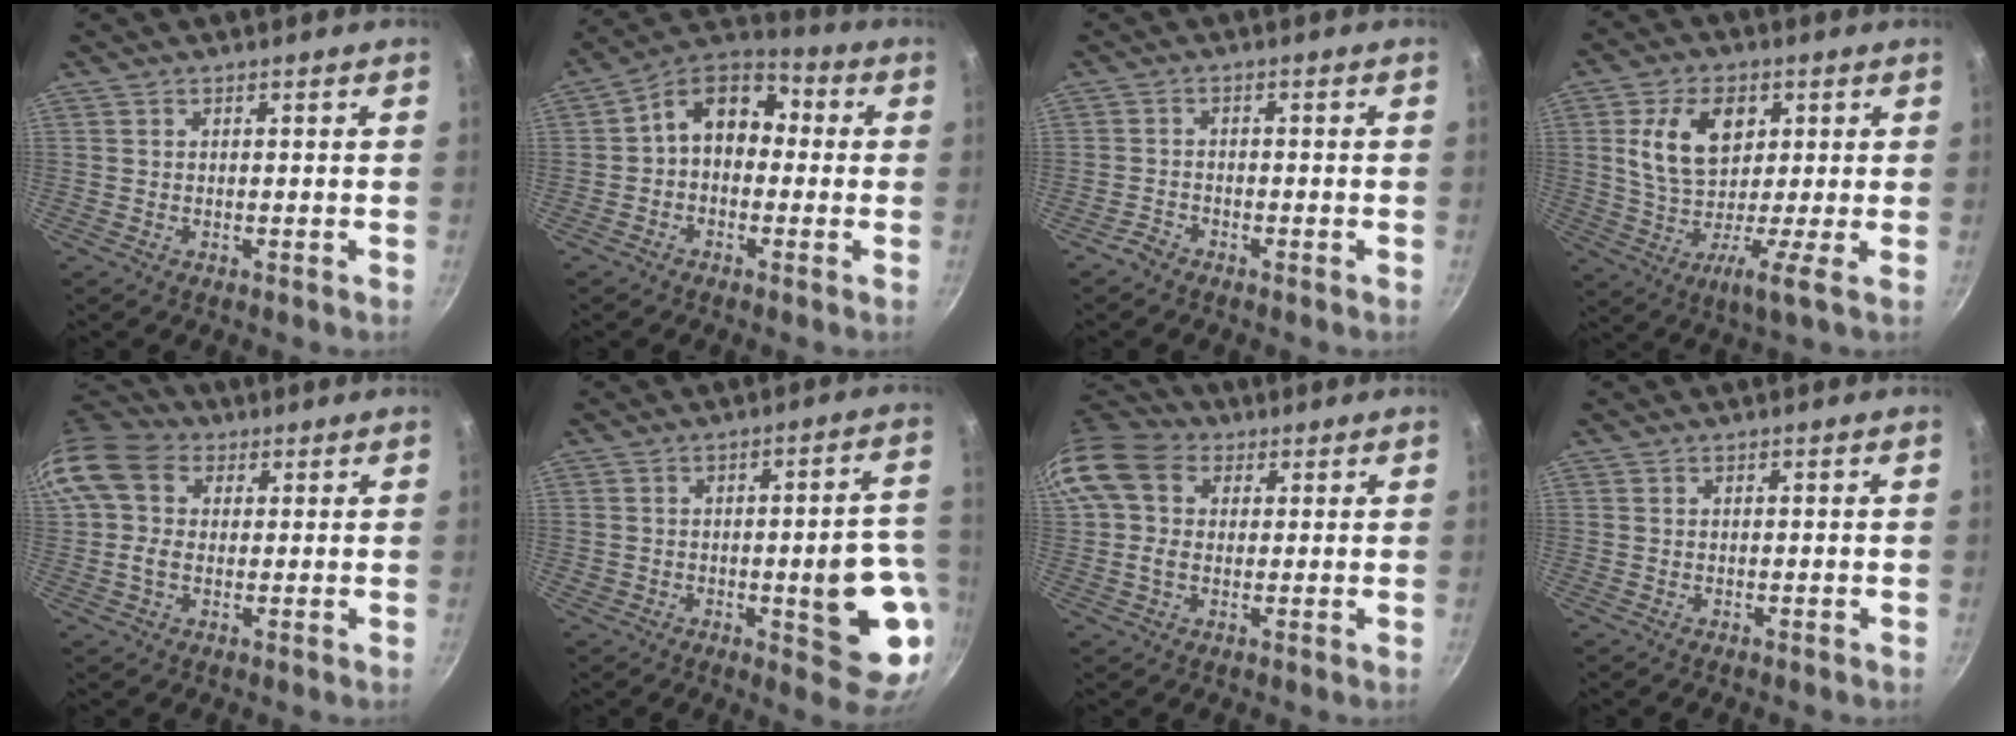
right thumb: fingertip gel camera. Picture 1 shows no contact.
{"total": 11.3, "force": [0.4, 8.3, 7.6], "torque": [-0.089, 0.042, -0.021]}
{"total": 2.1, "force": [-1.8, 0.8, 0.4], "torque": [-0.009, 0.020, -0.036]}
{"total": 12.3, "force": [2.8, 6.3, 10.1], "torque": [-0.170, 0.003, 0.033]}
{"total": 12.7, "force": [3.2, 9.6, 7.8], "torque": [-0.153, 0.018, 0.044]}
{"total": 15.0, "force": [-3.0, 5.7, 13.5], "torque": [-0.116, 0.021, -0.034]}
{"total": 12.8, "force": [3.5, 9.7, 7.7], "torque": [-0.151, 0.016, 0.050]}
{"total": 0.0}